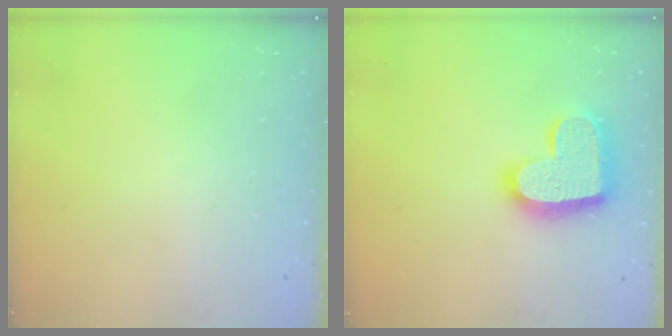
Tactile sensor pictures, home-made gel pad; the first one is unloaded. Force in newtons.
{"total": 18.7, "press": 18.7, "slide": 1.2}